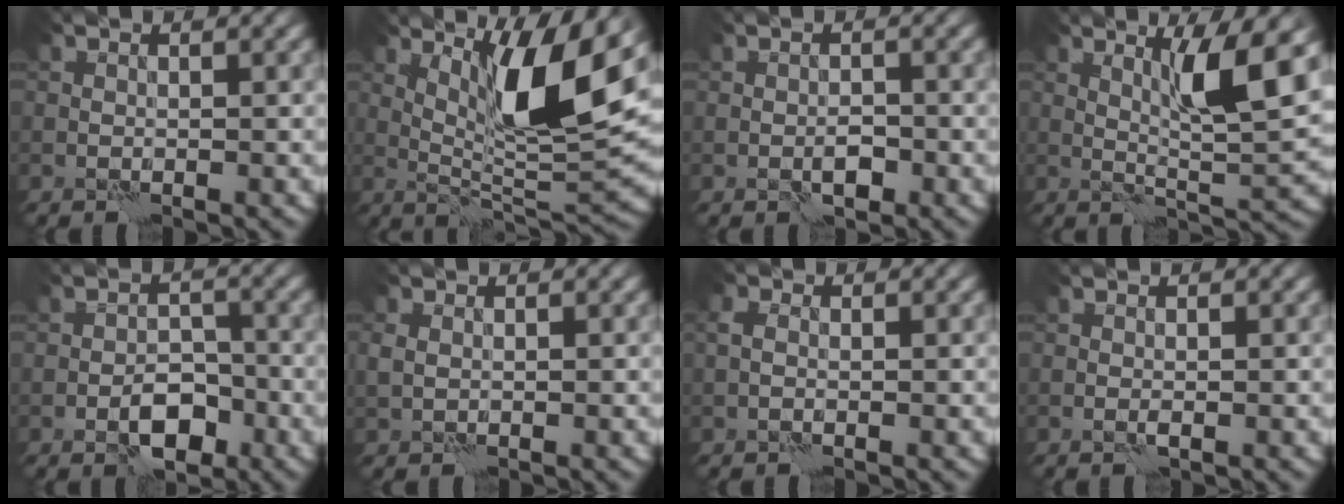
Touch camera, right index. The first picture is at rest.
{"total": 9.3, "force": [3.2, 1.7, 8.5], "torque": [-0.138, -0.013, 0.060]}
{"total": 1.6, "force": [-0.9, 0.6, 1.2], "torque": [-0.020, 0.003, -0.014]}
{"total": 6.2, "force": [2.2, 0.6, 5.8], "torque": [-0.102, -0.006, 0.040]}
{"total": 3.9, "force": [-2.1, 1.9, 2.7], "torque": [-0.036, 0.007, -0.034]}
{"total": 1.4, "force": [0.1, 1.1, 0.8], "torque": [-0.018, 0.000, 0.005]}
{"total": 1.1, "force": [-0.2, 0.6, 0.8], "torque": [-0.020, 0.005, -0.009]}
{"total": 0.6, "force": [-0.3, 0.0, 0.5], "torque": [-0.013, 0.000, -0.006]}